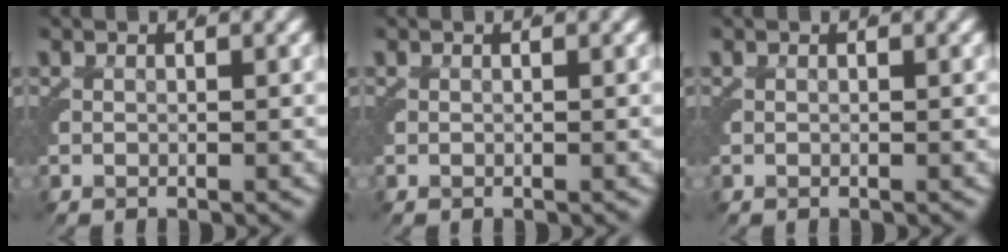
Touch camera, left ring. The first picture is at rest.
{"total": 0.0}
{"total": 0.0}